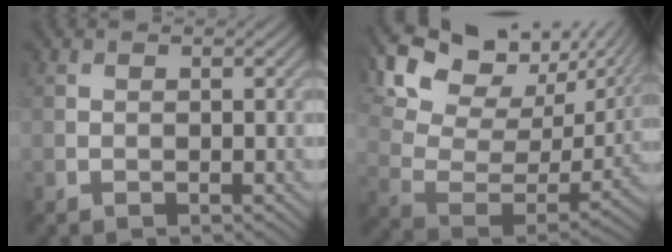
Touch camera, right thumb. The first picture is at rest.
{"total": 18.9, "force": [12.0, 8.6, 11.8], "torque": [-0.243, 0.035, 0.187]}